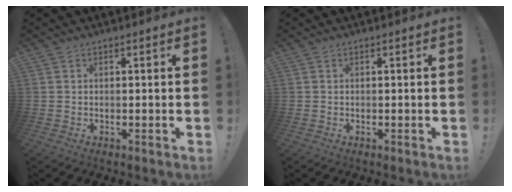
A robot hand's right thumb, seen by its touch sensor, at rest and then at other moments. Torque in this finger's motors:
{"motor_torque": [0.00, 0.00, 0.00, 0.00, 0.01]}